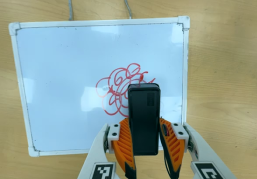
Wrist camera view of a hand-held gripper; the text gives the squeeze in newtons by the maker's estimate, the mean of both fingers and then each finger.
{"total": 5.6, "left": 4.4, "right": 6.8}